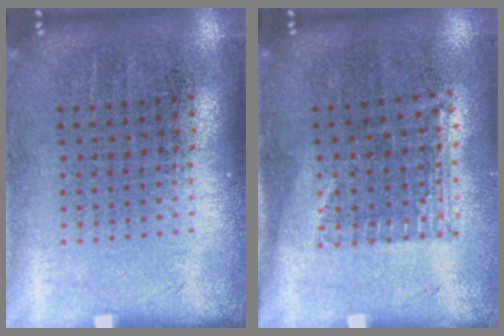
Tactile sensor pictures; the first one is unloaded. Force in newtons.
{"total": 1.1, "press": 0.9, "slide": 0.6}